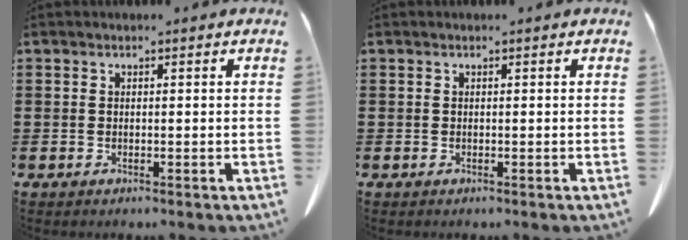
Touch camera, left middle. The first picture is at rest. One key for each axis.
{"total": 0.0}